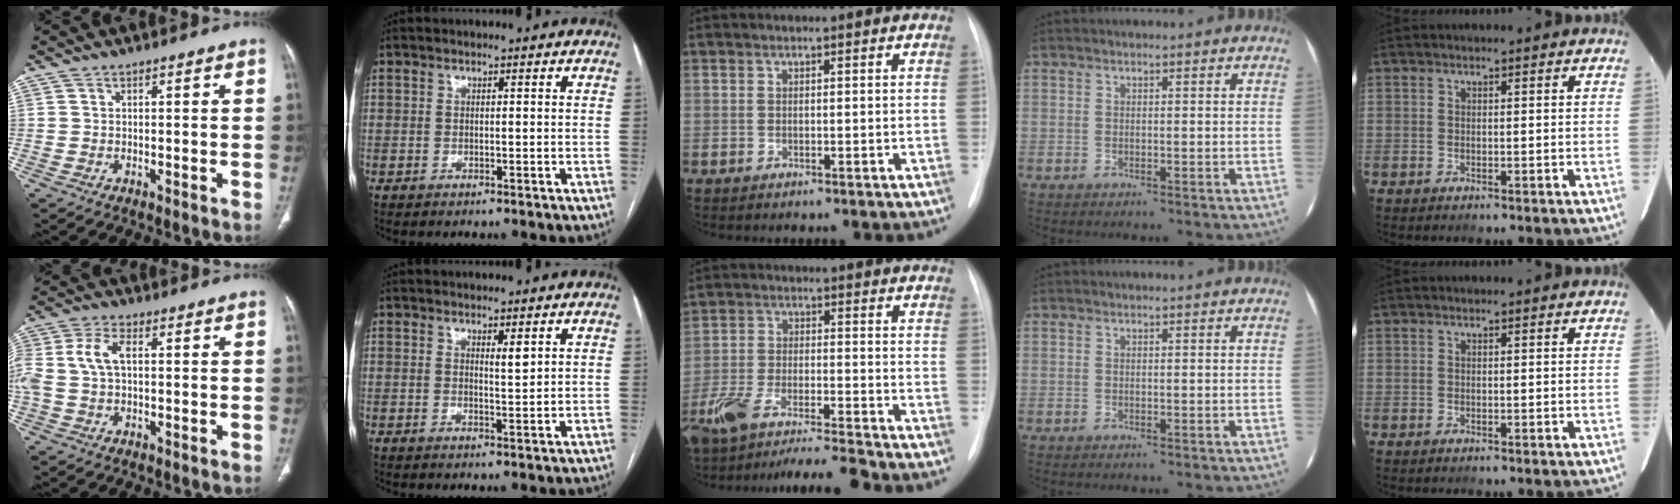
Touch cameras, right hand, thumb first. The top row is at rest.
{"thumb": {"total": 8.9, "force": [0.9, 5.1, 7.3], "torque": [-0.182, 0.024, 0.019]}, "index": {"total": 1.8, "force": [1.1, 0.2, 1.4], "torque": [-0.027, -0.009, 0.021]}, "middle": {"total": 12.3, "force": [-11.1, -0.2, 5.3], "torque": [-0.099, -0.003, -0.194]}}